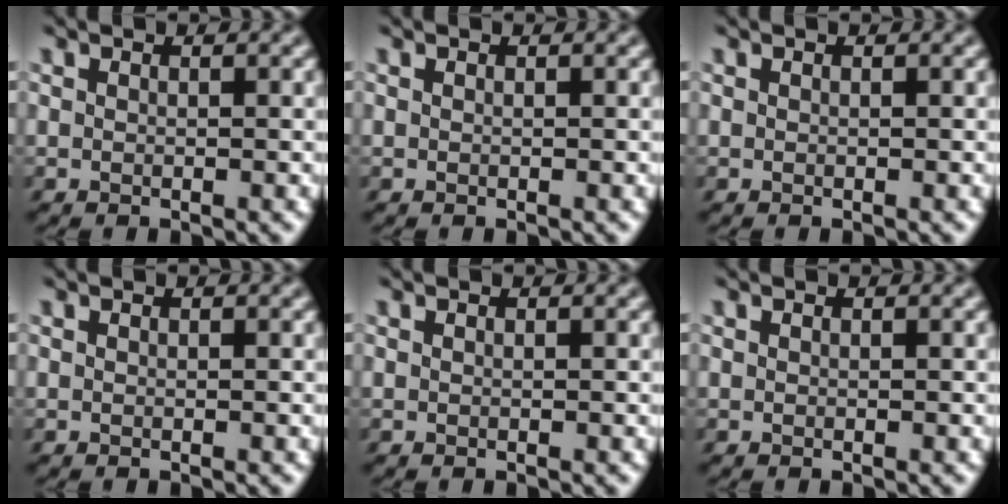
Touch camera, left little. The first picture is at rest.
{"total": 0.0}
{"total": 0.0}
{"total": 0.0}
{"total": 0.0}
{"total": 0.0}